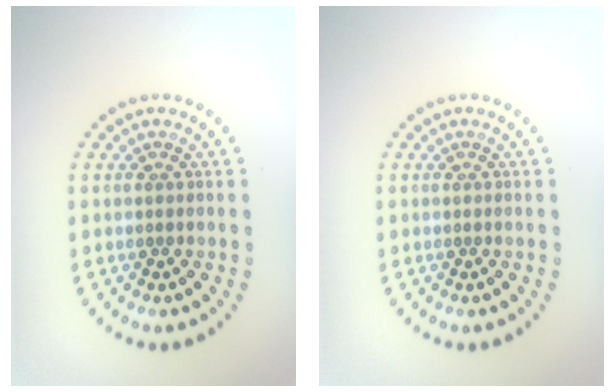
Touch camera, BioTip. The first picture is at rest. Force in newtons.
{"total": 0.0}